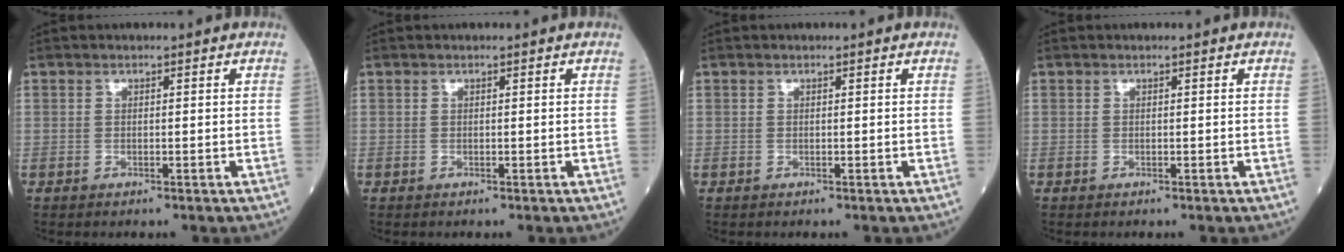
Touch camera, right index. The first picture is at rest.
{"total": 0.0}
{"total": 0.0}
{"total": 0.0}